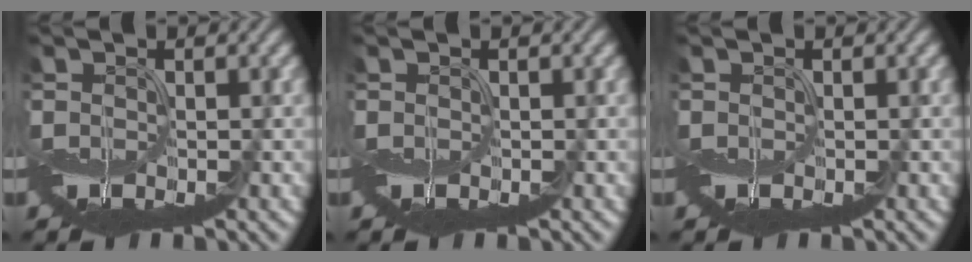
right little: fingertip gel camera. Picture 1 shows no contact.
{"total": 0.0}
{"total": 0.0}